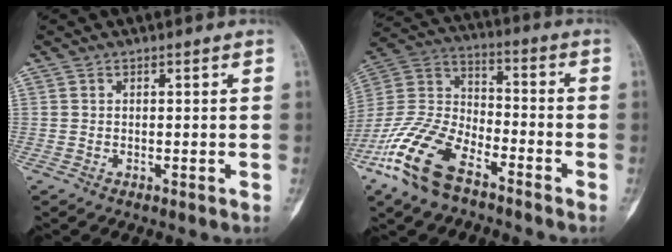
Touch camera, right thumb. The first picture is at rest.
{"total": 17.0, "force": [-10.2, 8.2, 10.8], "torque": [-0.224, 0.050, -0.205]}